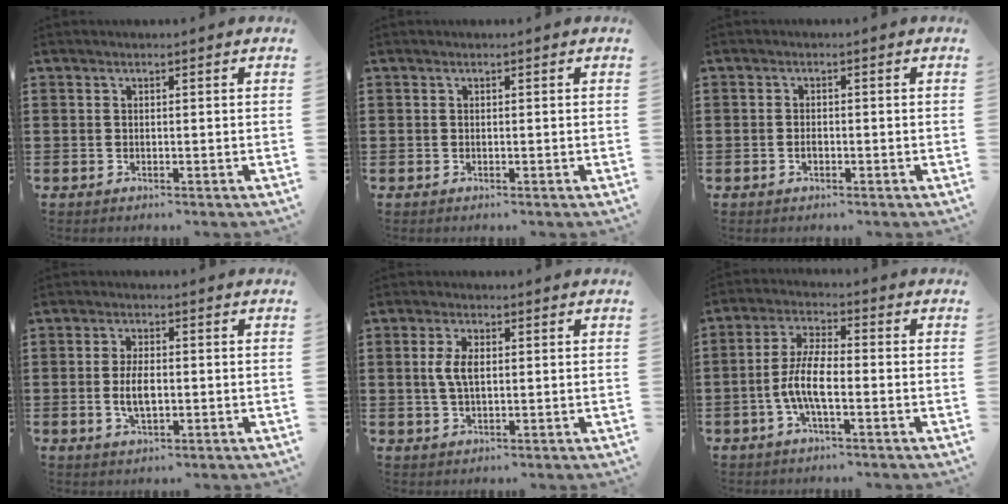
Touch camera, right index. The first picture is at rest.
{"total": 0.0}
{"total": 1.1, "force": [-0.4, 0.6, 0.9], "torque": [-0.019, -0.002, -0.007]}
{"total": 4.6, "force": [-0.5, 2.0, 4.1], "torque": [-0.088, -0.002, -0.012]}
{"total": 4.2, "force": [0.5, 2.0, 3.7], "torque": [-0.083, 0.006, 0.004]}
{"total": 6.6, "force": [-1.8, 2.0, 6.0], "torque": [-0.144, -0.011, -0.043]}